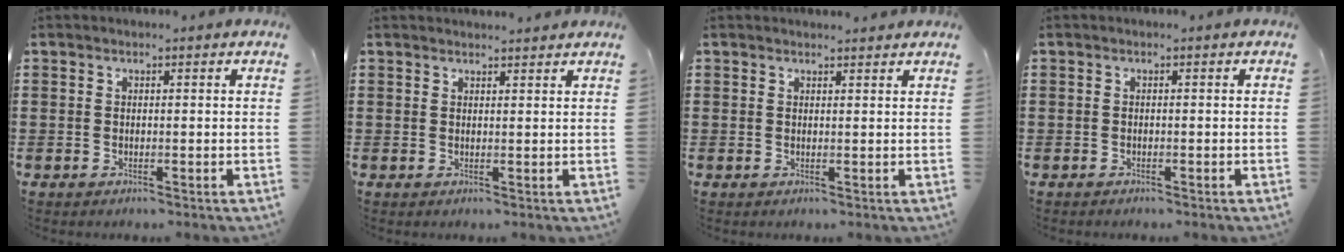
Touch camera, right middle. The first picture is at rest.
{"total": 1.2, "force": [1.2, 0.0, 0.2], "torque": [0.001, -0.004, 0.021]}
{"total": 1.0, "force": [0.9, 0.0, 0.2], "torque": [0.002, -0.004, 0.016]}
{"total": 0.6, "force": [-0.6, 0.1, 0.0], "torque": [-0.002, -0.002, -0.011]}